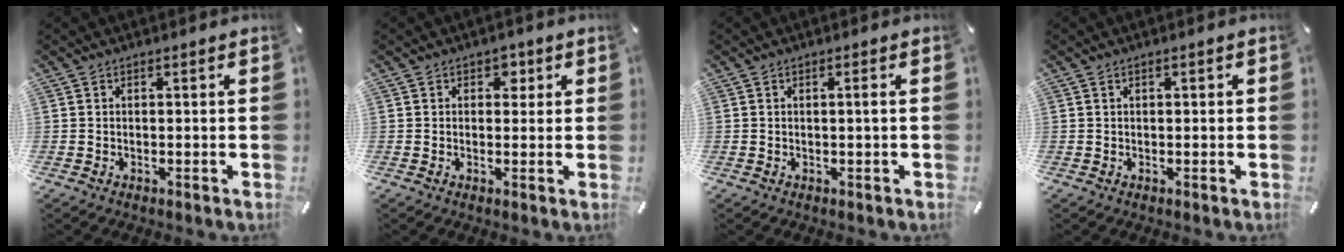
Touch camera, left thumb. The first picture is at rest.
{"total": 2.3, "force": [0.7, 1.9, 1.1], "torque": [-0.001, -0.003, 0.004]}
{"total": 1.3, "force": [0.0, -0.1, 1.3], "torque": [-0.023, -0.003, -0.003]}
{"total": 0.6, "force": [0.0, 0.5, 0.5], "torque": [-0.009, 0.003, -0.001]}